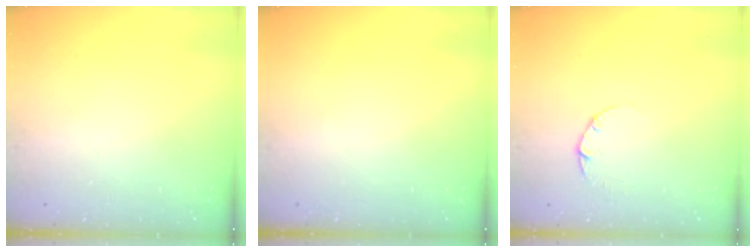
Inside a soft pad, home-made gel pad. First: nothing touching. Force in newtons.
{"total": 0.0}
{"total": 2.2, "press": 2.2, "slide": 0.3}